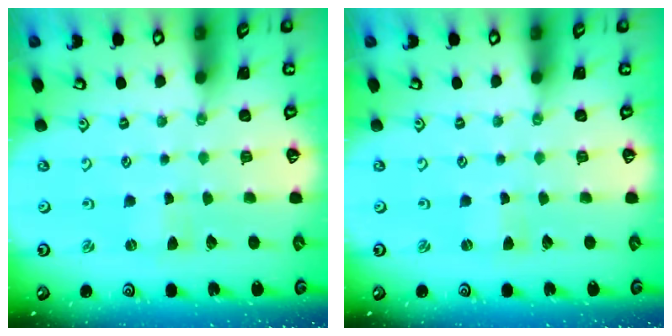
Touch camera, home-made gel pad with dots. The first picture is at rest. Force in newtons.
{"total": 0.0}